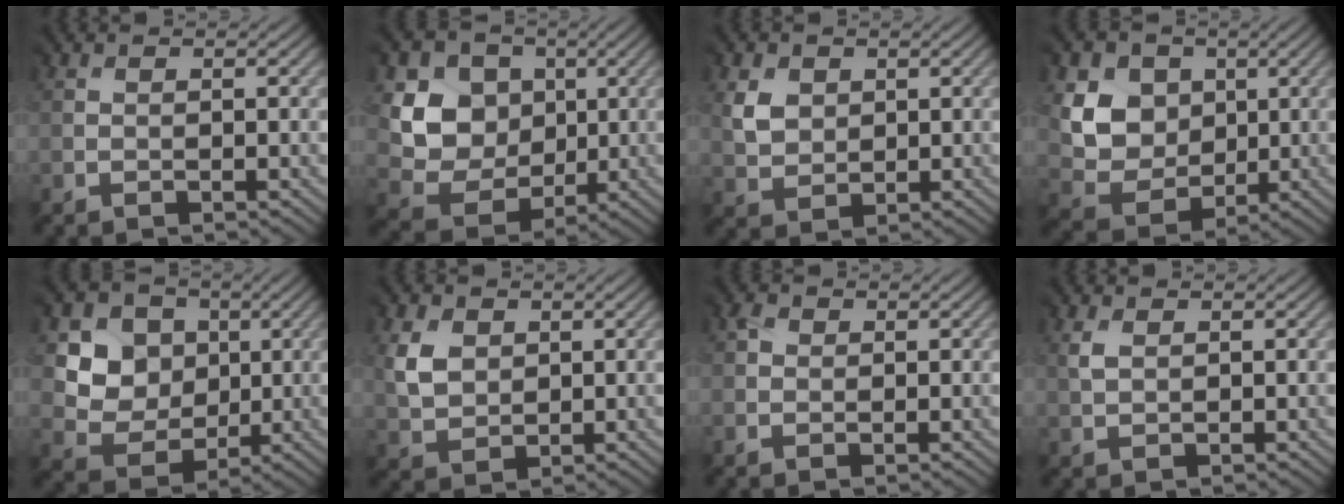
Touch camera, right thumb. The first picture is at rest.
{"total": 8.1, "force": [2.3, 7.3, 2.8], "torque": [-0.081, -0.010, 0.032]}
{"total": 2.7, "force": [1.4, 2.3, 0.2], "torque": [-0.026, -0.002, 0.027]}
{"total": 7.3, "force": [2.6, 6.3, 2.6], "torque": [-0.091, -0.007, 0.043]}
{"total": 6.5, "force": [2.1, 5.9, 1.6], "torque": [-0.046, -0.010, 0.025]}
{"total": 3.5, "force": [1.4, 3.0, 1.1], "torque": [-0.048, 0.000, 0.028]}
{"total": 1.3, "force": [0.6, 1.1, -0.2], "torque": [0.004, -0.004, 0.005]}
{"total": 1.5, "force": [1.0, 0.9, 0.5], "torque": [-0.020, 0.001, 0.020]}